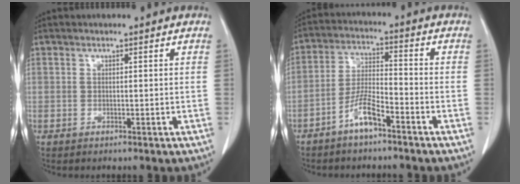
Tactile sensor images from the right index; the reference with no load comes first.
{"total": 6.2, "force": [-4.1, 1.2, 4.4], "torque": [-0.097, 0.005, -0.079]}